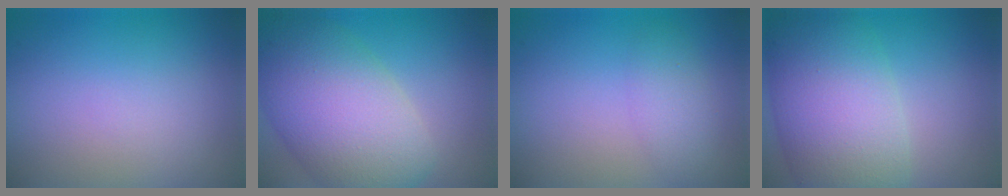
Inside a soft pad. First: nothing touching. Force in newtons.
{"total": 11.8, "press": 11.8, "slide": 0.6}
{"total": 2.2, "press": 2.2, "slide": 0.1}
{"total": 10.9, "press": 10.9, "slide": 0.5}